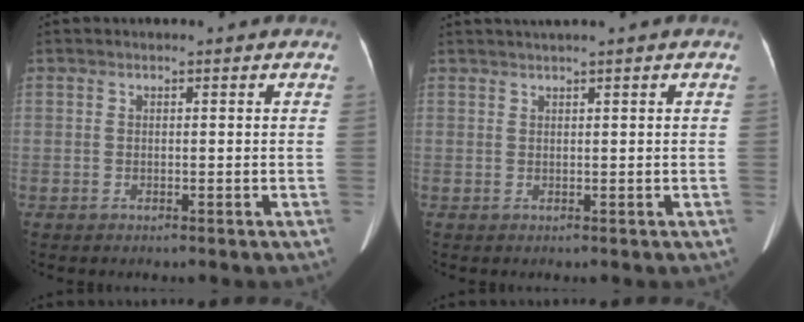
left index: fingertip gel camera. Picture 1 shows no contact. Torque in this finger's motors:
{"motor_torque": [0.46, -0.59, 0.01, 0.07]}